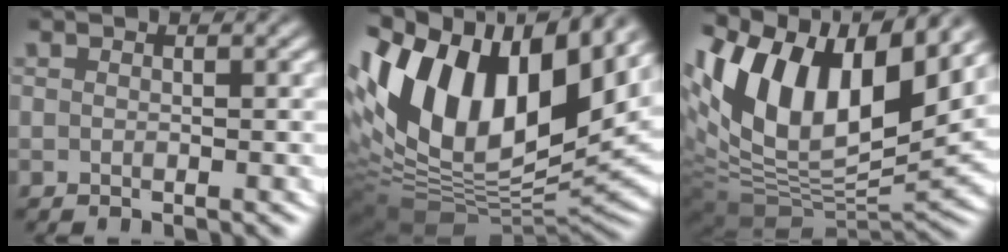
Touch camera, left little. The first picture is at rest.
{"total": 20.4, "force": [3.2, 12.7, 15.7], "torque": [-0.279, 0.007, 0.046]}
{"total": 16.9, "force": [1.3, 11.0, 12.7], "torque": [-0.245, -0.034, 0.037]}